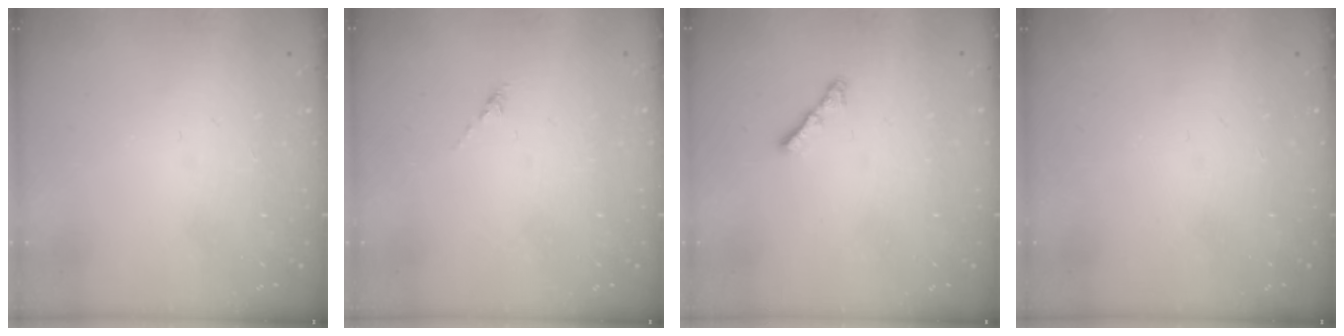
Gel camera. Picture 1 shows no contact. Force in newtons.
{"total": 0.0}
{"total": 3.0, "press": 2.9, "slide": 0.6}
{"total": 0.0}